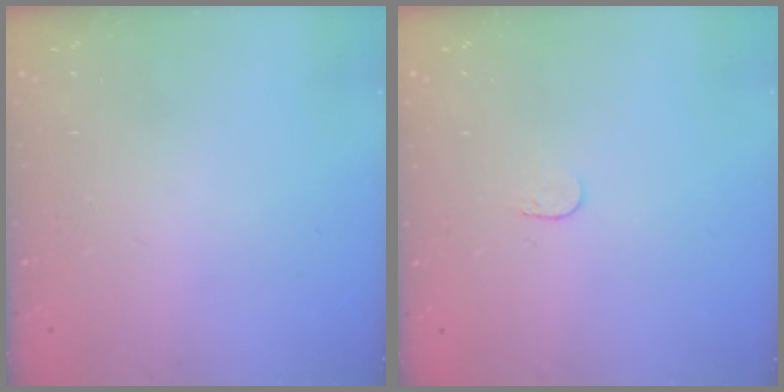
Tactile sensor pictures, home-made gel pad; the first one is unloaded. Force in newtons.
{"total": 3.7, "press": 3.6, "slide": 0.3}